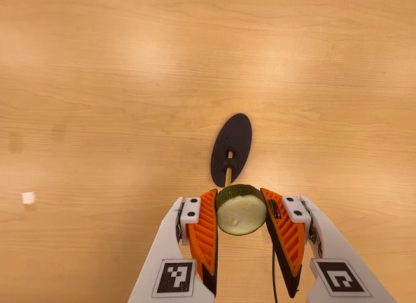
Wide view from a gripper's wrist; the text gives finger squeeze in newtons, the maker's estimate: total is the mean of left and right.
{"total": 10.8, "left": 10.1, "right": 11.6}